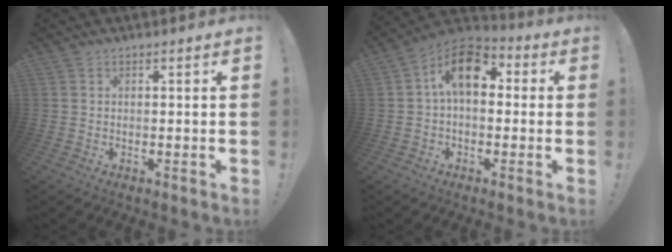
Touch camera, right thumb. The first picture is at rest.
{"total": 12.0, "force": [2.9, 7.3, 9.0], "torque": [-0.141, 0.008, 0.058]}